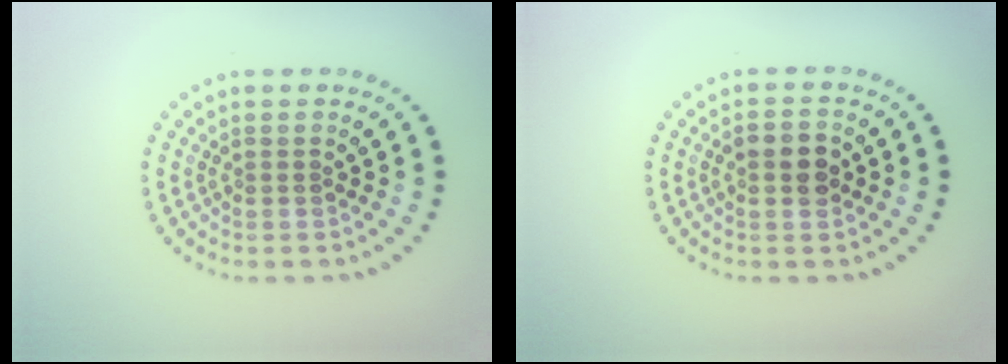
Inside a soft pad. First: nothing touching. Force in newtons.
{"total": 2.9, "press": 2.9, "slide": 0.2}